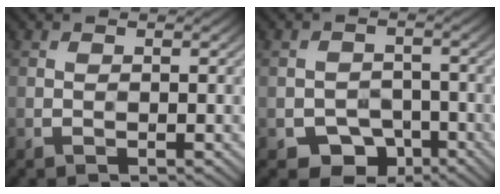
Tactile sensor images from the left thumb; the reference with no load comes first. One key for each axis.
{"total": 4.6, "fx": -2.9, "fy": 3.2, "fz": 1.5, "tx": -0.020, "ty": -0.001, "tz": -0.046}